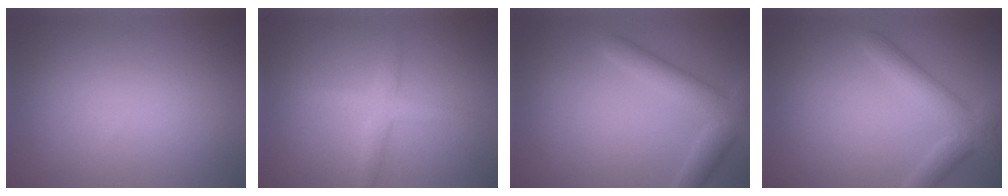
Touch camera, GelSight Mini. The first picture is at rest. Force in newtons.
{"total": 2.3, "press": 2.3, "slide": 0.1}
{"total": 4.3, "press": 4.3, "slide": 0.2}
{"total": 3.9, "press": 3.9, "slide": 0.2}